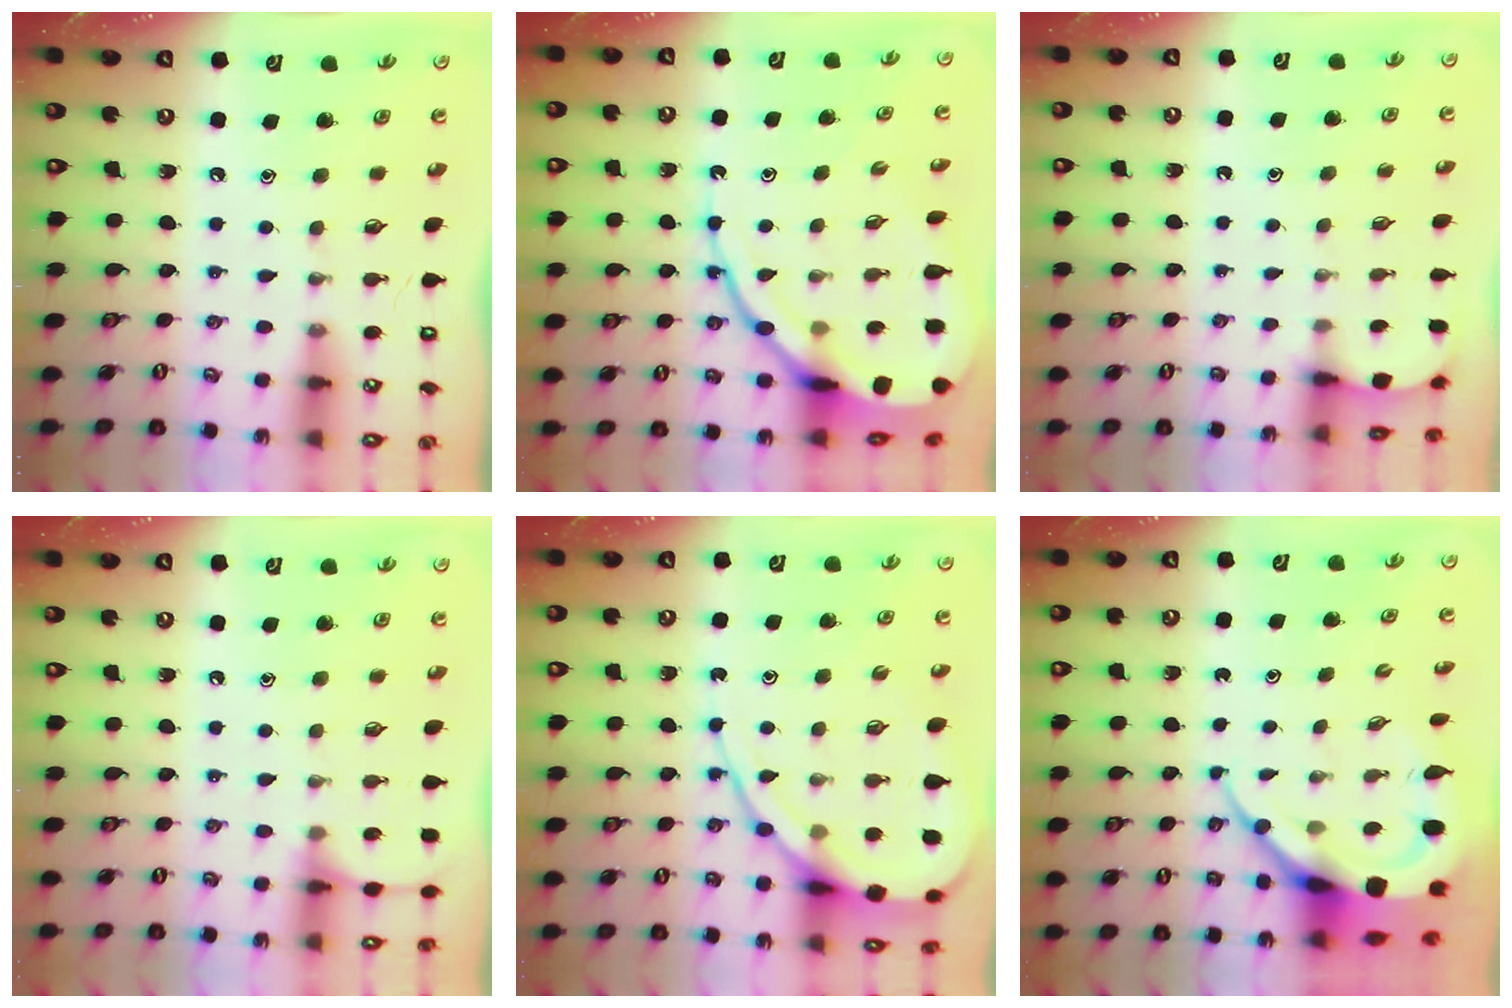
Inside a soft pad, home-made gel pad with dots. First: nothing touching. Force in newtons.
{"total": 15.9, "press": 15.9, "slide": 1.1}
{"total": 2.1, "press": 2.1, "slide": 0.2}
{"total": 5.9, "press": 5.8, "slide": 0.7}
{"total": 12.6, "press": 12.6, "slide": 1.5}
{"total": 10.9, "press": 10.8, "slide": 1.4}